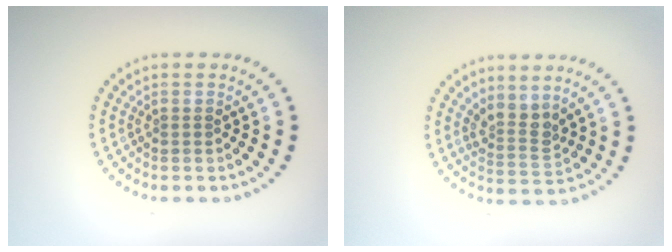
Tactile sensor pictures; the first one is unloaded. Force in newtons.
{"total": 2.6, "press": 2.0, "slide": 1.7}